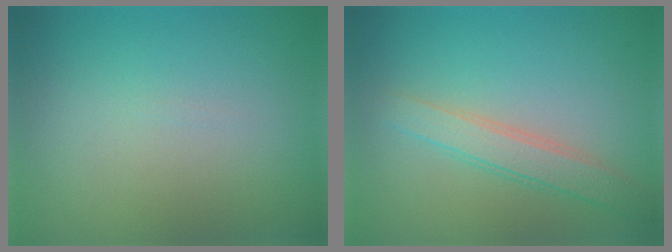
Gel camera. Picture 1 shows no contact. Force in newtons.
{"total": 2.5, "press": 2.5, "slide": 0.1}